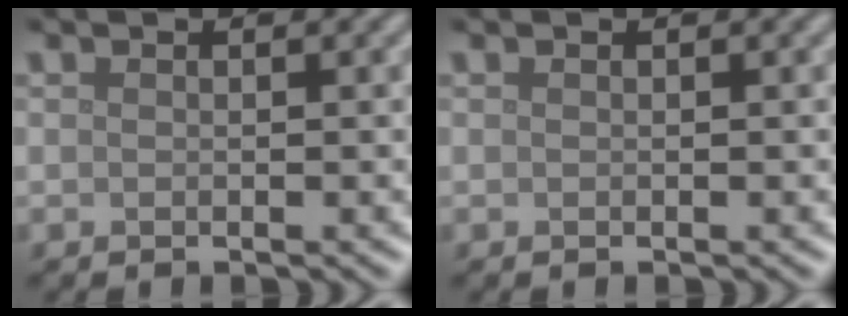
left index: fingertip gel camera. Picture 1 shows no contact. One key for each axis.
{"total": 0.0}